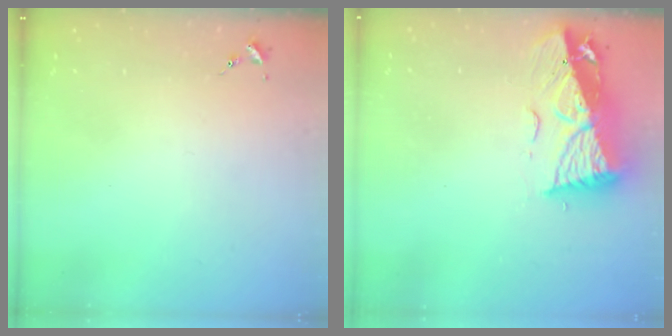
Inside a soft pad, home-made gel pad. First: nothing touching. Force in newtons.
{"total": 11.7, "press": 11.6, "slide": 1.2}